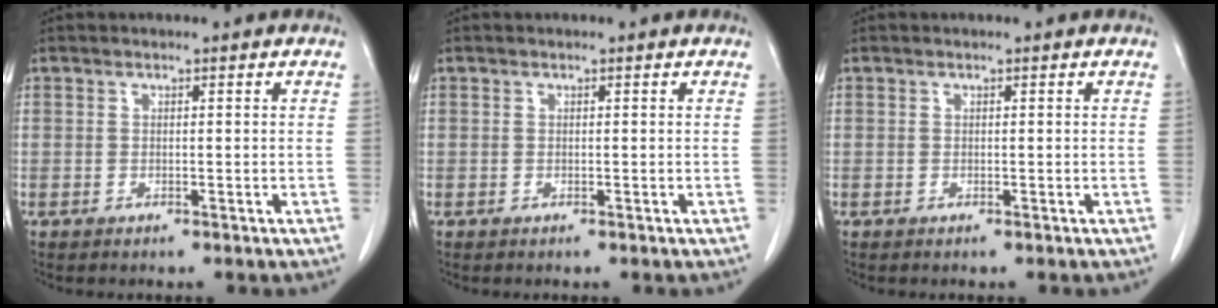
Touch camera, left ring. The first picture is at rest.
{"total": 0.0}
{"total": 0.0}